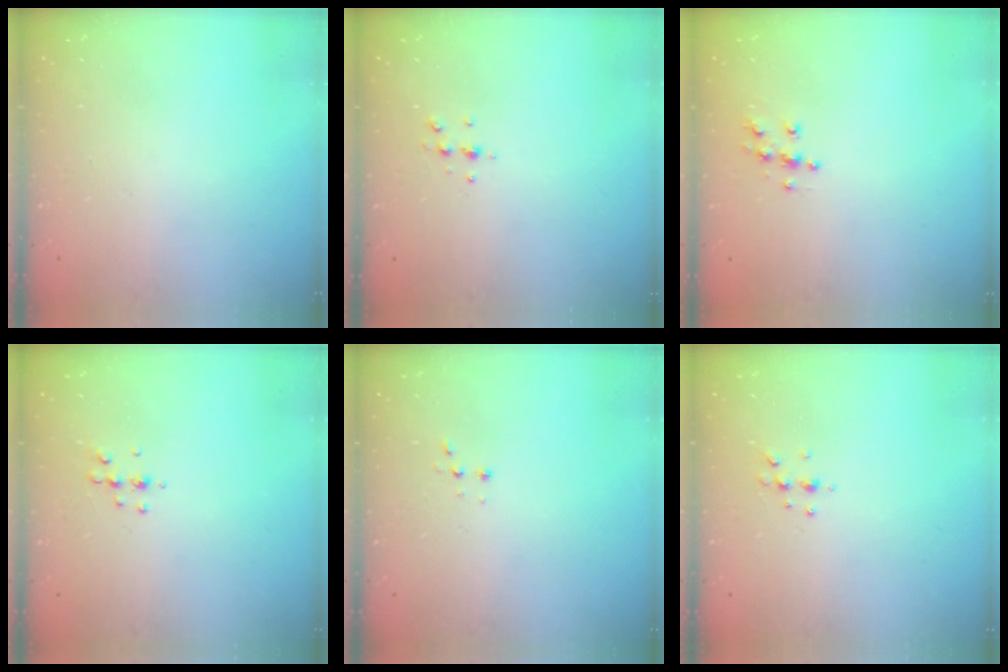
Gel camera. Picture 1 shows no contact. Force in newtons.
{"total": 4.7, "press": 4.6, "slide": 1.0}
{"total": 6.4, "press": 6.4, "slide": 0.3}
{"total": 4.5, "press": 4.3, "slide": 1.2}
{"total": 2.7, "press": 2.7, "slide": 0.5}
{"total": 4.5, "press": 4.4, "slide": 0.8}